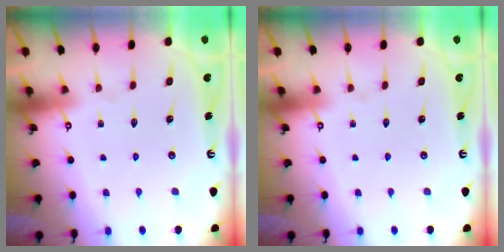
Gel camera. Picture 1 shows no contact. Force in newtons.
{"total": 0.0}